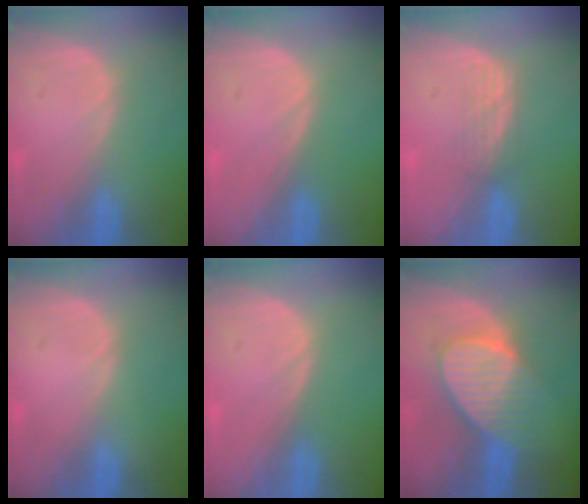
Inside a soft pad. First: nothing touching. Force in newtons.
{"total": 0.0}
{"total": 2.8, "press": 2.6, "slide": 1.0}
{"total": 0.0}
{"total": 0.0}
{"total": 7.8, "press": 7.4, "slide": 2.4}